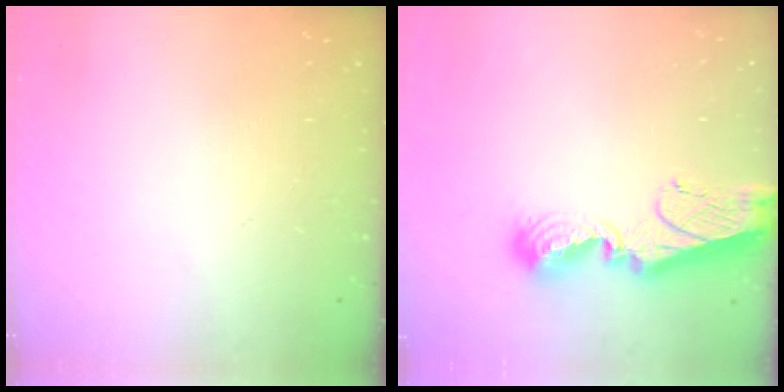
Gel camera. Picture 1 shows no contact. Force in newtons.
{"total": 11.7, "press": 11.6, "slide": 1.1}